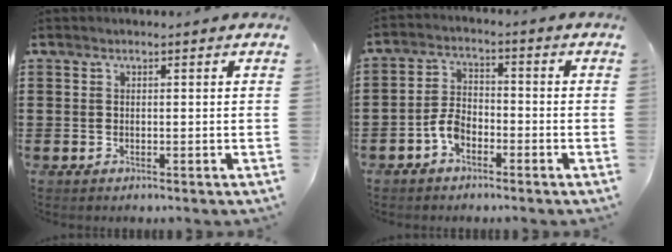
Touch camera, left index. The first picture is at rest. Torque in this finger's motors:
{"motor_torque": [0.62, 0.60, 0.16, 0.05]}